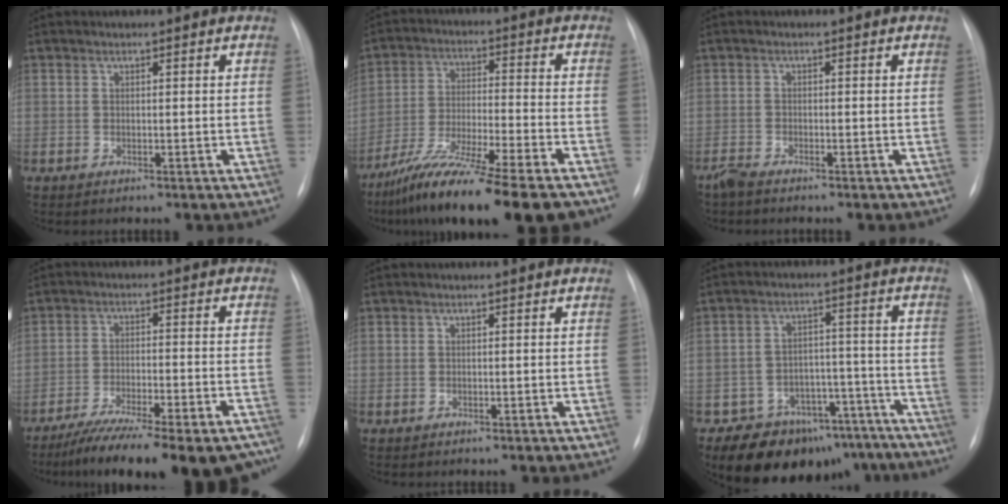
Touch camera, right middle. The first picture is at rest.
{"total": 18.2, "force": [-13.9, 0.6, 11.8], "torque": [-0.194, -0.037, -0.234]}
{"total": 1.8, "force": [-1.7, 0.2, 0.7], "torque": [-0.023, -0.005, -0.033]}
{"total": 21.5, "force": [-17.8, 3.5, 11.5], "torque": [-0.130, -0.018, -0.252]}
{"total": 0.0}
{"total": 15.6, "force": [-12.5, 8.3, 4.3], "torque": [-0.043, 0.047, -0.165]}